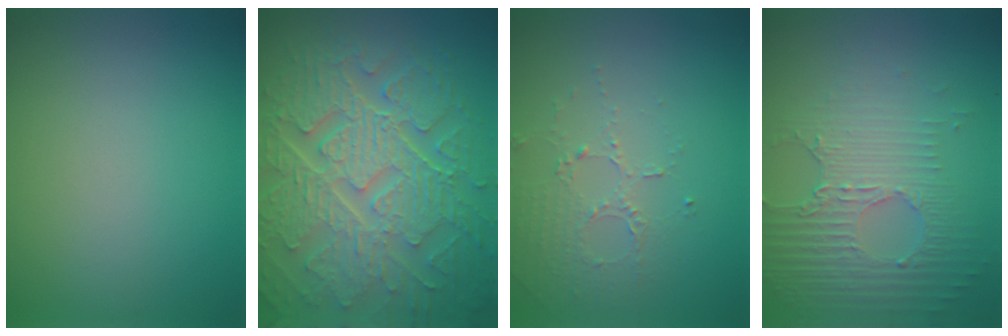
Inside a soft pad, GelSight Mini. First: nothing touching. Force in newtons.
{"total": 10.7, "press": 7.1, "slide": 8.0}
{"total": 1.7, "press": 1.2, "slide": 1.2}
{"total": 5.2, "press": 3.3, "slide": 4.1}